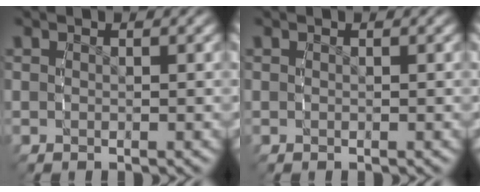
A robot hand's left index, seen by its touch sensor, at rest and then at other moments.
{"total": 0.0}